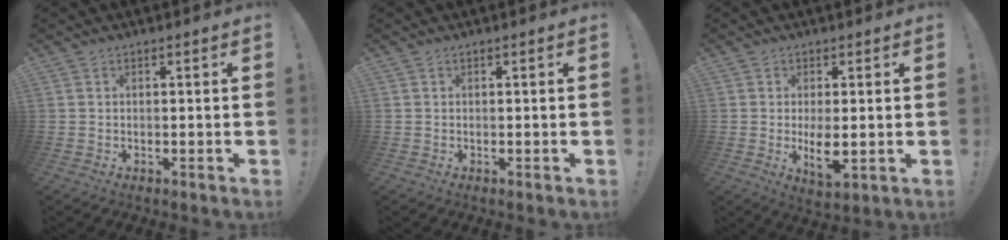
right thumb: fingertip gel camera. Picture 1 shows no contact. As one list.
[{"total": 0.0}, {"total": 6.3, "force": [-0.1, 2.5, 5.8], "torque": [-0.094, -0.013, 0.001]}]